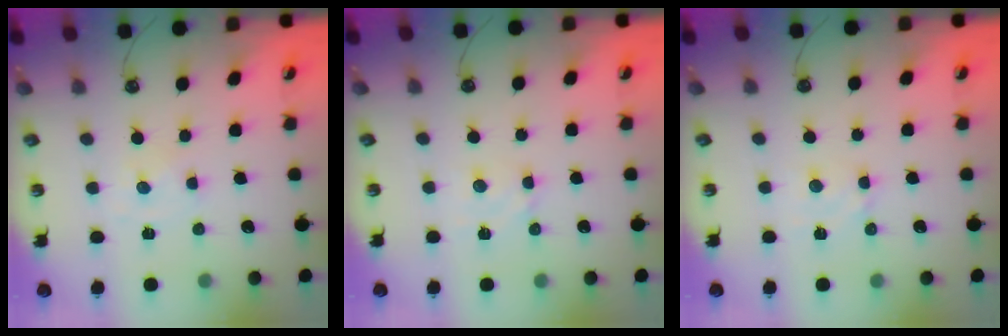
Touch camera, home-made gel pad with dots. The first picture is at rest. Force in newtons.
{"total": 2.8, "press": 2.8, "slide": 0.4}
{"total": 2.8, "press": 2.8, "slide": 0.4}